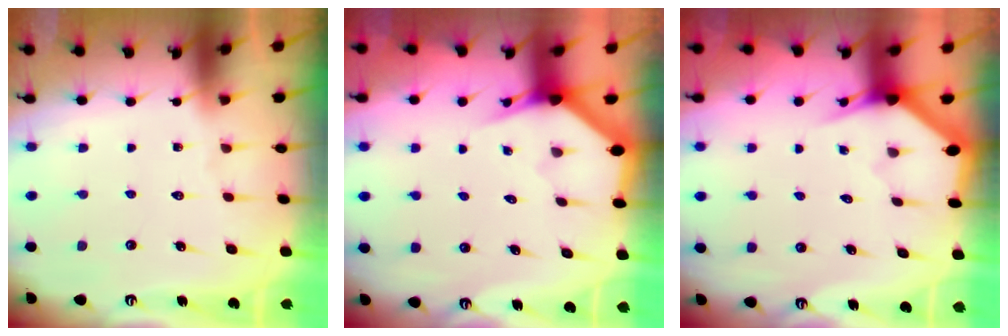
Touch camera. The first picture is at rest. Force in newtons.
{"total": 2.6, "press": 2.6, "slide": 0.0}
{"total": 3.0, "press": 3.0, "slide": 0.2}